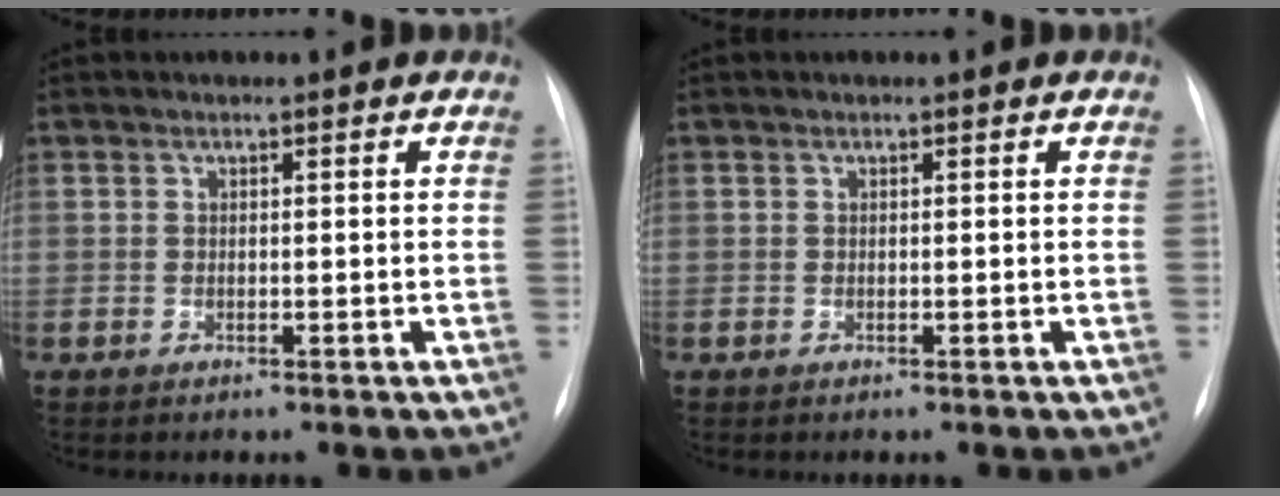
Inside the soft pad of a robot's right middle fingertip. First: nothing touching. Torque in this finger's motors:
{"motor_torque": [0.00, 0.00, 0.00, 0.00]}